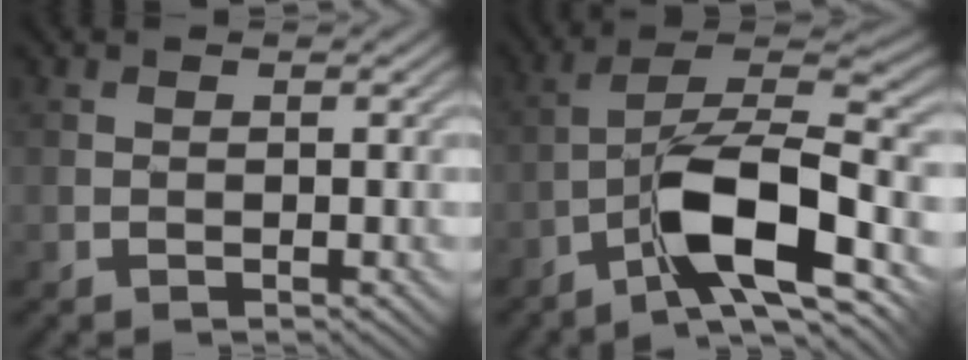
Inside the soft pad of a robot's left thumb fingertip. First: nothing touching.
{"total": 11.0, "force": [-5.4, 3.0, 9.2], "torque": [-0.165, 0.011, -0.106]}